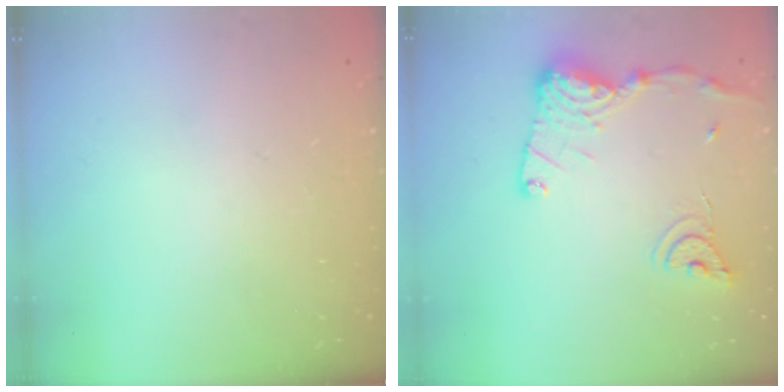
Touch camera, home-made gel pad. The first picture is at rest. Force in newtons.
{"total": 15.3, "press": 15.3, "slide": 1.2}